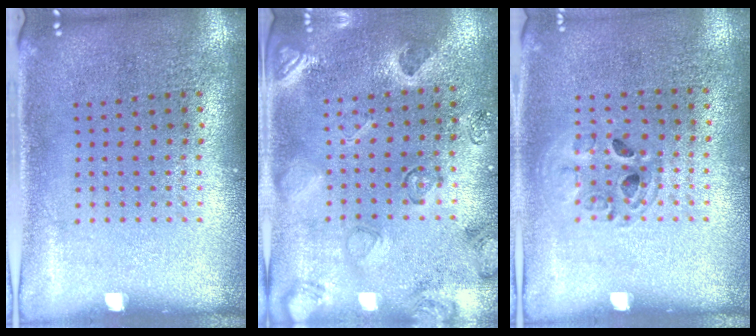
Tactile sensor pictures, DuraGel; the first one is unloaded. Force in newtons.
{"total": 2.2, "press": 1.8, "slide": 1.3}
{"total": 1.0, "press": 1.0, "slide": 0.2}